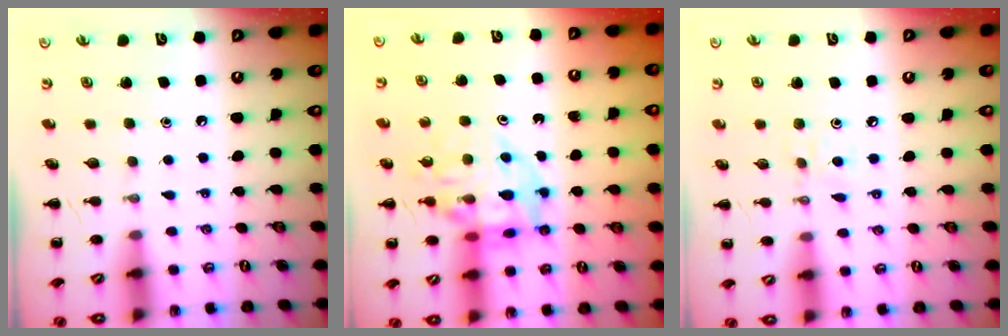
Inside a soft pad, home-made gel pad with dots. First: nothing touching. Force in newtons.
{"total": 14.1, "press": 13.7, "slide": 3.1}
{"total": 3.7, "press": 3.5, "slide": 1.4}